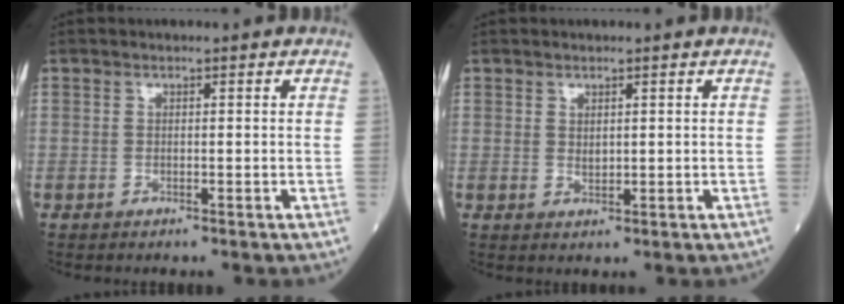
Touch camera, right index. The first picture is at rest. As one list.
[{"total": 1.2, "force": [0.5, 0.6, 0.9], "torque": [-0.014, -0.005, 0.013]}]